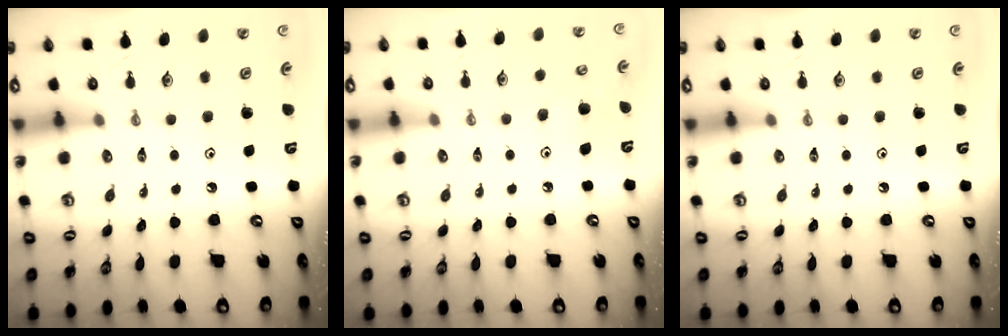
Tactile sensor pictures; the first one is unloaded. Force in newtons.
{"total": 5.7, "press": 5.7, "slide": 0.6}
{"total": 0.0}